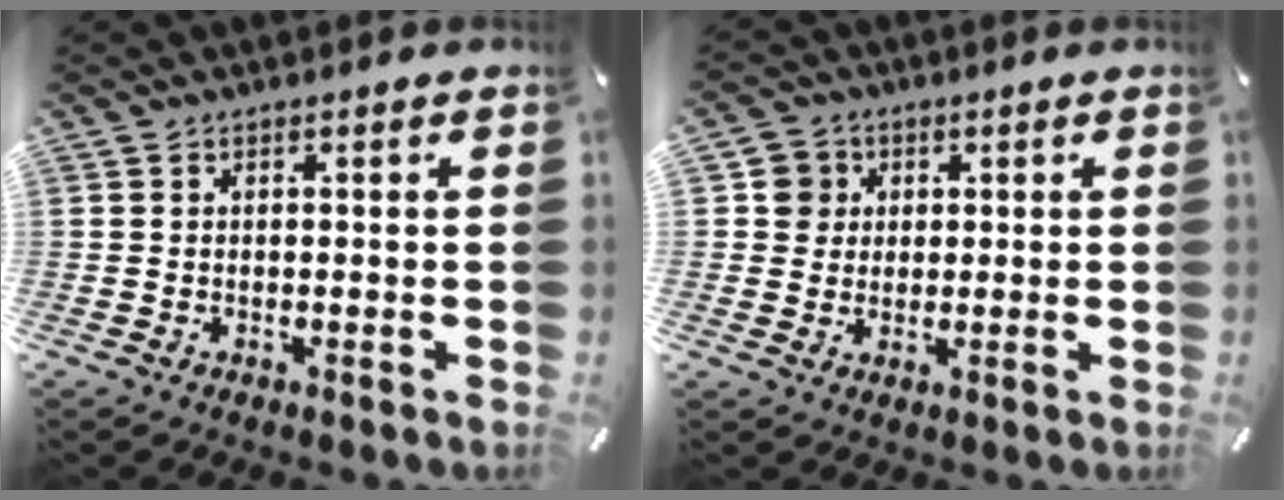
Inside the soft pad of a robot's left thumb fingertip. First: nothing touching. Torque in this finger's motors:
{"motor_torque": [0.51, 0.44, -0.31, 0.05, 0.00]}